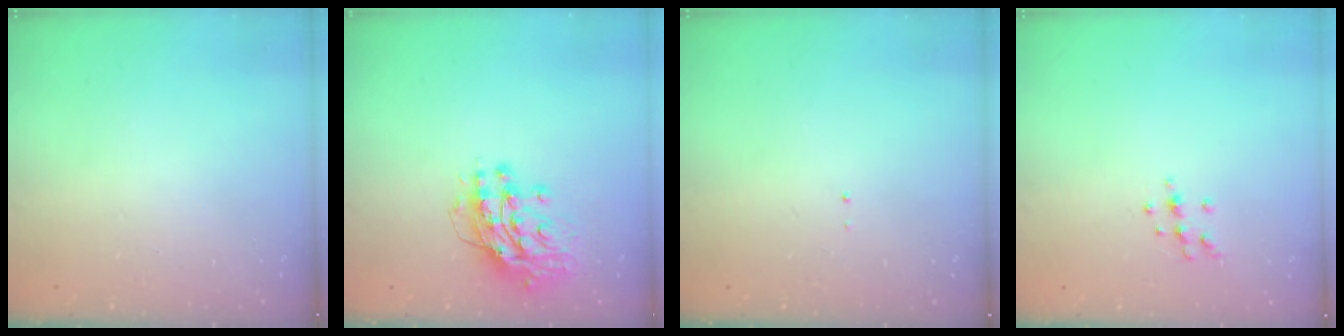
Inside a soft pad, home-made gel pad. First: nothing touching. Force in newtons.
{"total": 12.9, "press": 12.8, "slide": 1.2}
{"total": 0.7, "press": 0.7, "slide": 0.1}
{"total": 7.0, "press": 7.0, "slide": 0.6}